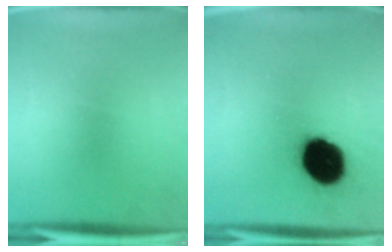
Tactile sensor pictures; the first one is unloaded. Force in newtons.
{"total": 18.1}